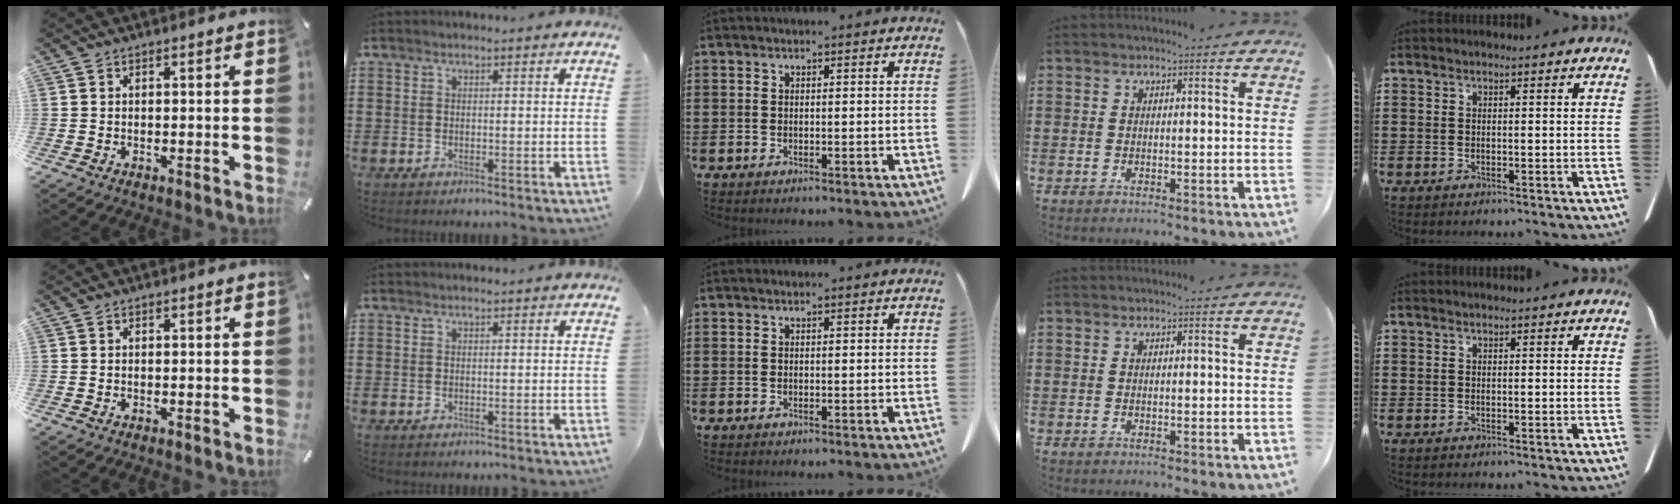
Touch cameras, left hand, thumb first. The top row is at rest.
{}